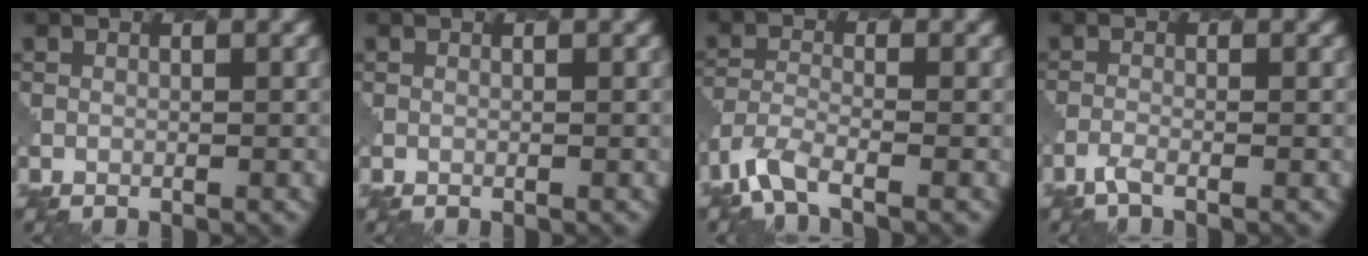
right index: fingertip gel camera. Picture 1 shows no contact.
{"total": 0.0}
{"total": 3.6, "force": [-2.8, 1.0, 2.0], "torque": [-0.049, -0.011, -0.065]}
{"total": 1.3, "force": [-1.0, 0.3, 0.7], "torque": [-0.014, -0.004, -0.031]}